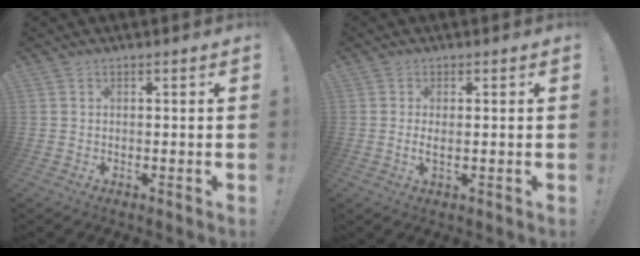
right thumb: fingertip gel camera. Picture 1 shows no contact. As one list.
[{"total": 2.3, "force": [0.1, 0.5, 2.2], "torque": [-0.031, -0.005, -0.002]}]